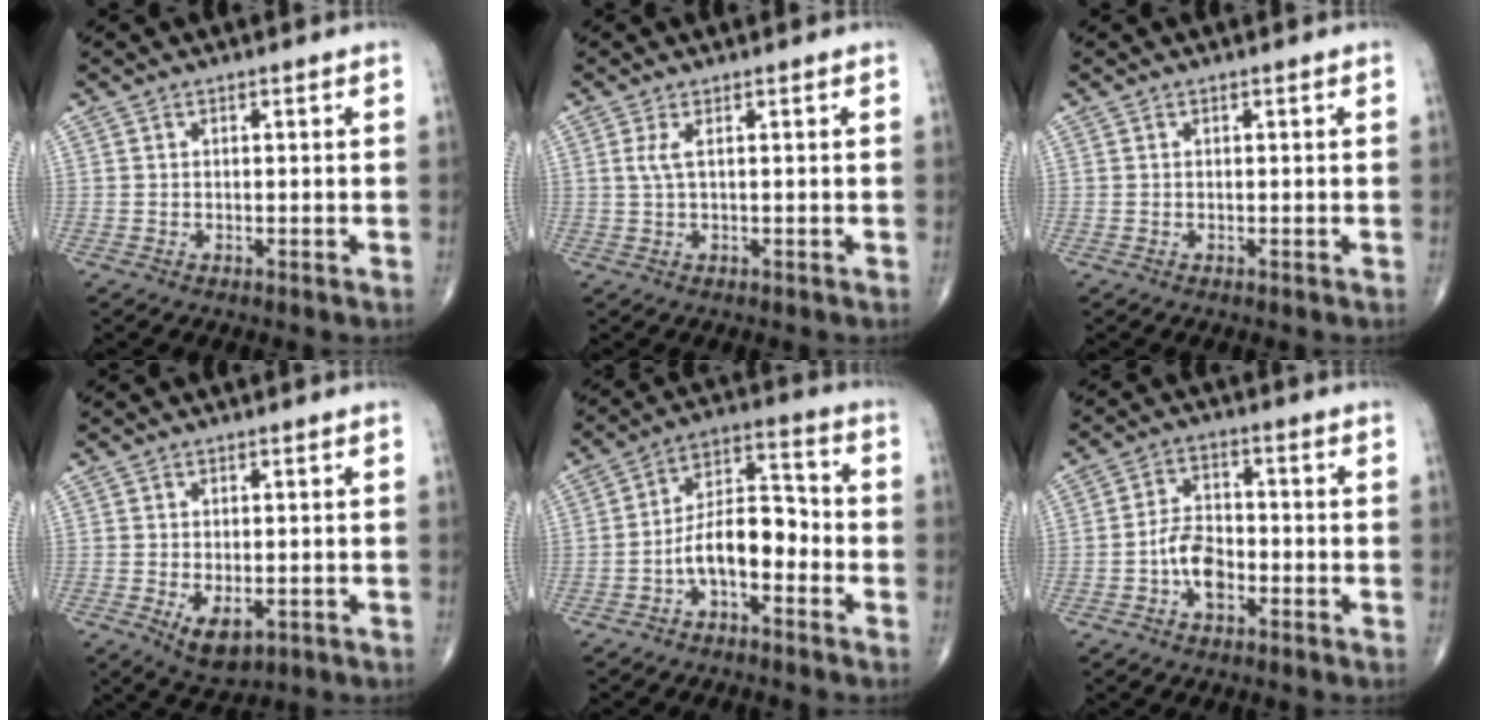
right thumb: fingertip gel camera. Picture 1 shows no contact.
{"total": 1.8, "force": [0.4, 0.3, 1.7], "torque": [-0.050, 0.005, 0.014]}
{"total": 0.0}
{"total": 5.6, "force": [-1.6, 3.0, 4.5], "torque": [-0.068, -0.008, -0.015]}
{"total": 9.8, "force": [-3.5, 4.9, 7.8], "torque": [-0.120, 0.051, -0.070]}
{"total": 6.6, "force": [-2.4, 4.0, 4.7], "torque": [-0.072, 0.024, -0.051]}